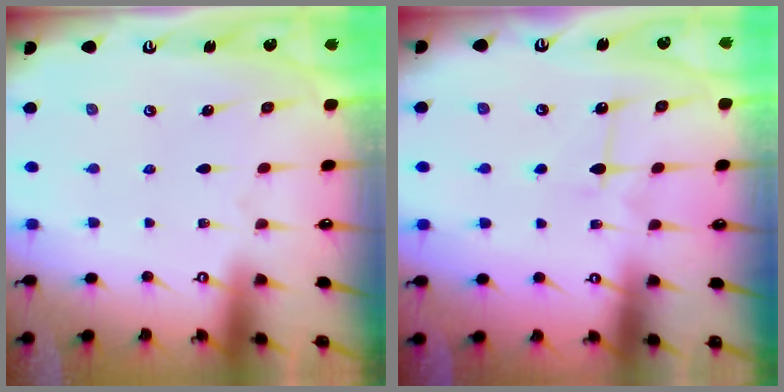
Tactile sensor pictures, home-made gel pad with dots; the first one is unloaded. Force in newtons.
{"total": 6.0, "press": 6.0, "slide": 0.8}